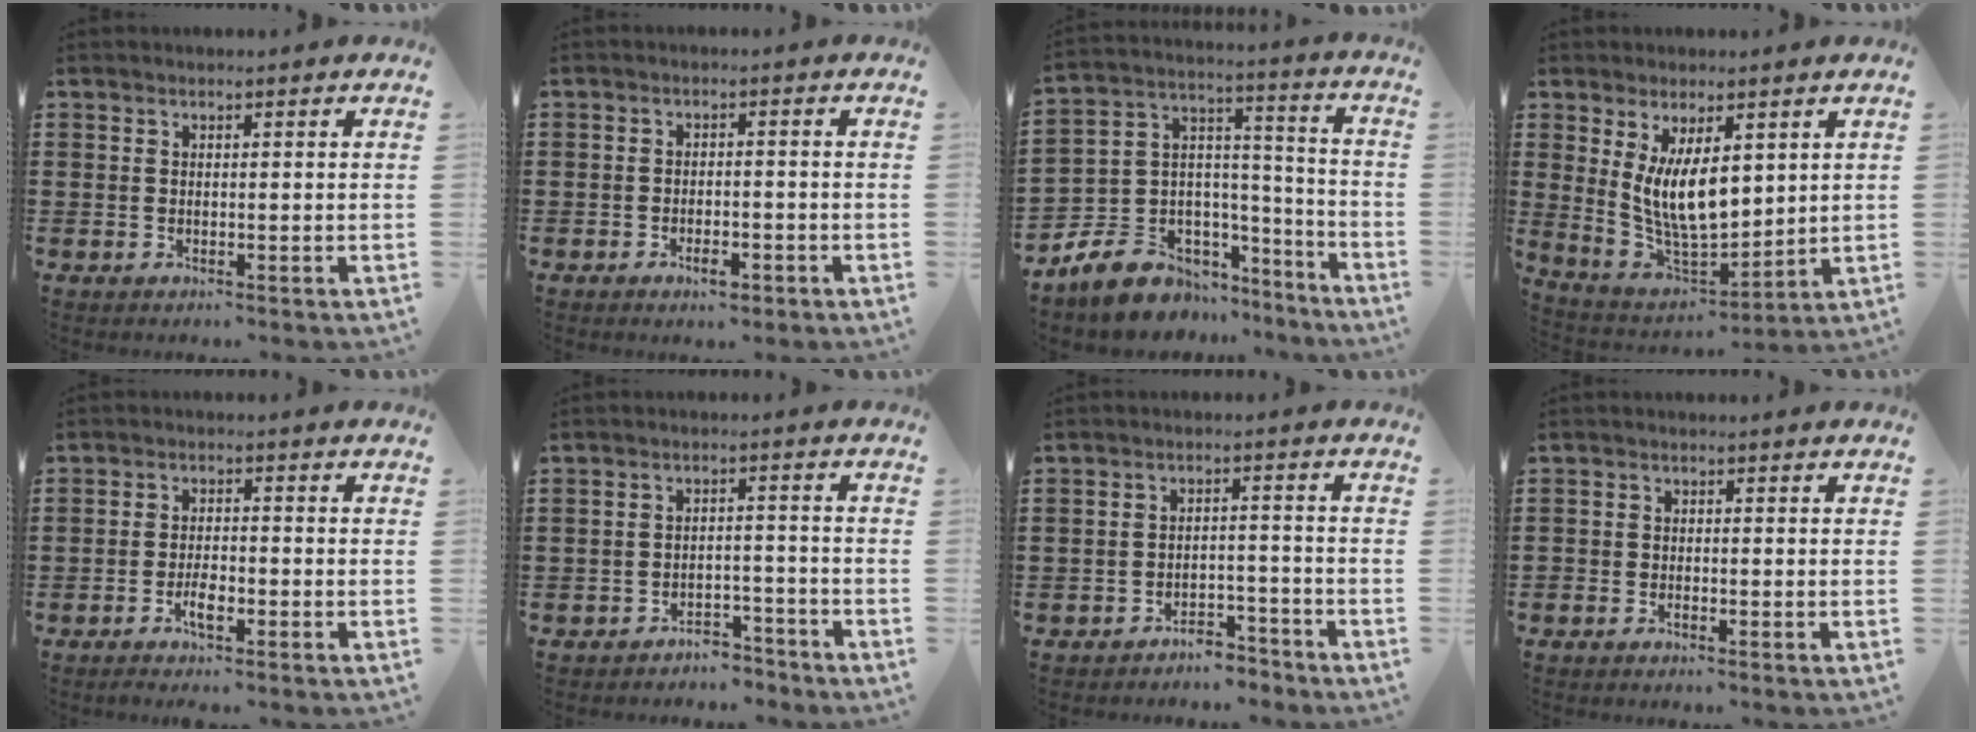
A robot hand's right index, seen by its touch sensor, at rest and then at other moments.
{"total": 2.9, "force": [-1.8, 1.2, 1.8], "torque": [-0.033, 0.005, -0.035]}
{"total": 7.2, "force": [-4.9, 5.2, 0.4], "torque": [-0.041, -0.006, -0.091]}
{"total": 8.8, "force": [2.4, 4.0, 7.4], "torque": [-0.165, -0.014, 0.043]}
{"total": 3.5, "force": [-1.7, 1.2, 2.8], "torque": [-0.046, 0.005, -0.030]}
{"total": 3.6, "force": [-3.5, 0.7, 0.3], "torque": [-0.010, 0.007, -0.072]}
{"total": 3.9, "force": [-3.8, 0.7, 0.4], "torque": [-0.011, 0.008, -0.078]}
{"total": 0.9, "force": [-0.8, 0.4, 0.3], "torque": [-0.008, 0.001, -0.016]}